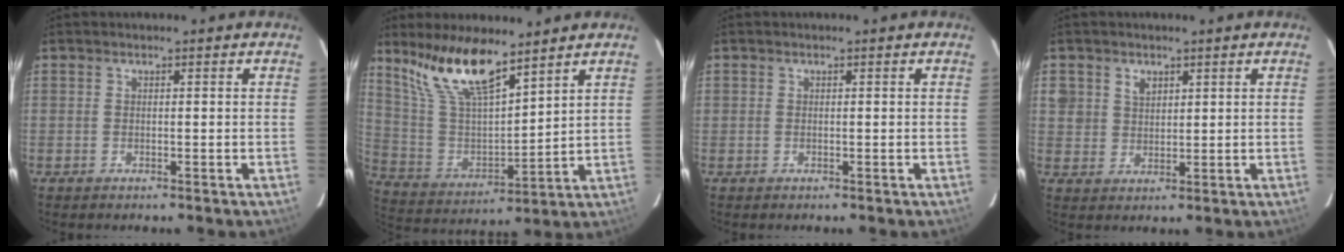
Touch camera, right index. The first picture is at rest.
{"total": 15.5, "force": [11.4, 4.1, 9.7], "torque": [-0.189, 0.008, 0.235]}
{"total": 0.5, "force": [-0.2, 0.5, 0.2], "torque": [-0.002, -0.001, -0.004]}
{"total": 4.2, "force": [1.8, 3.5, 1.3], "torque": [-0.015, 0.011, 0.038]}